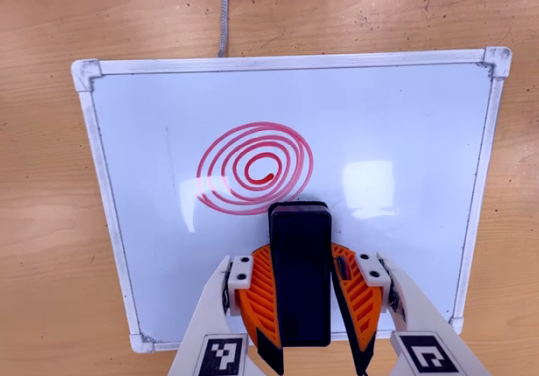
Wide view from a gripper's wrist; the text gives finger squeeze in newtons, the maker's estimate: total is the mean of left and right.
{"total": 8.3, "left": 6.1, "right": 10.4}